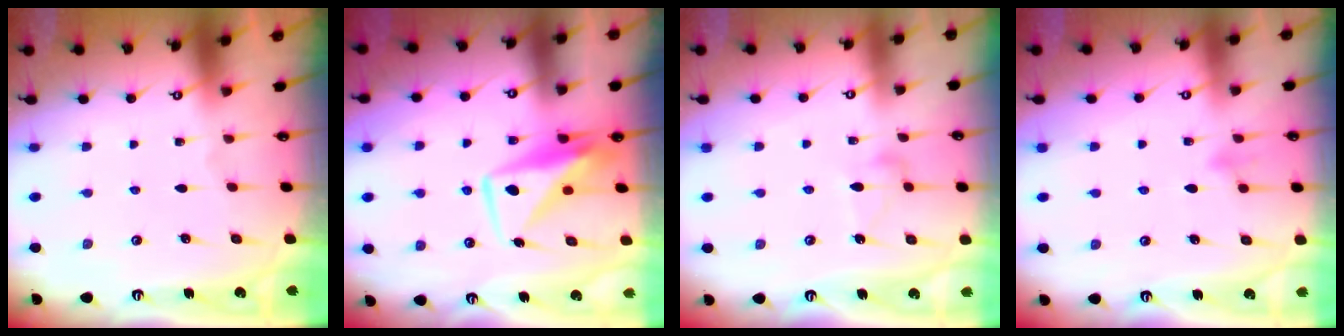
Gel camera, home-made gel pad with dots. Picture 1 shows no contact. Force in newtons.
{"total": 11.0, "press": 11.0, "slide": 0.9}
{"total": 8.4, "press": 8.4, "slide": 0.1}
{"total": 8.2, "press": 8.1, "slide": 0.6}